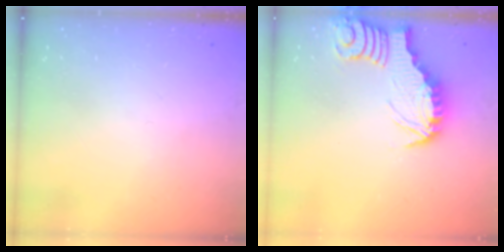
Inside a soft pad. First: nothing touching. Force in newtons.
{"total": 2.6, "press": 2.6, "slide": 0.2}